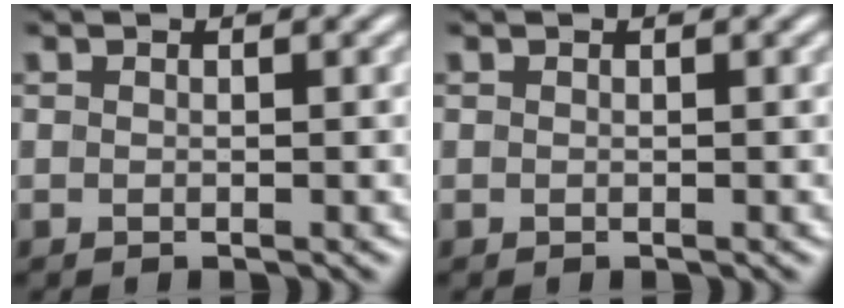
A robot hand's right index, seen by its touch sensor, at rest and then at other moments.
{"total": 0.0}